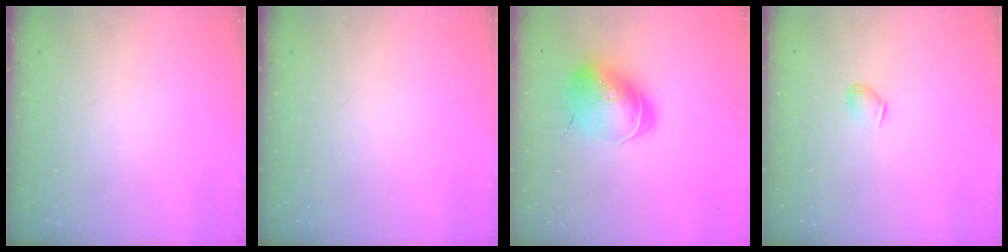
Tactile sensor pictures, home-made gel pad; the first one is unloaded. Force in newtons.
{"total": 0.0}
{"total": 13.0, "press": 12.8, "slide": 2.4}
{"total": 3.5, "press": 3.5, "slide": 0.8}